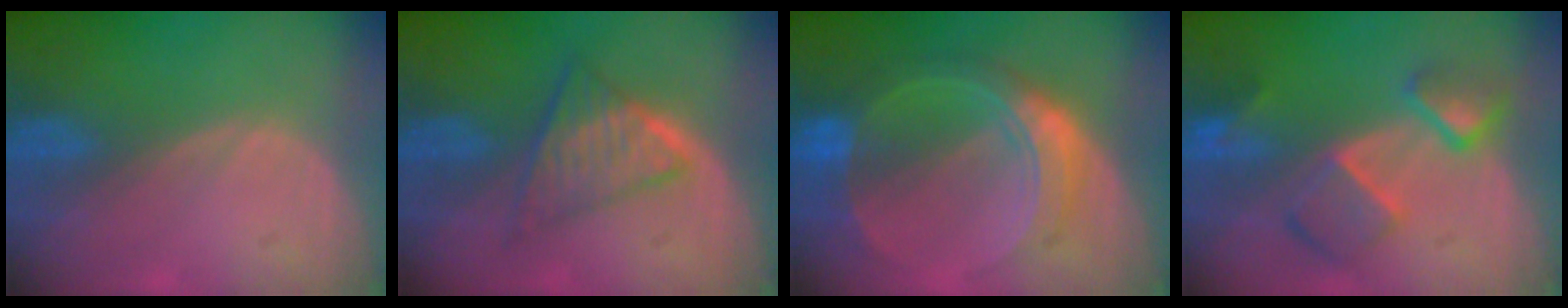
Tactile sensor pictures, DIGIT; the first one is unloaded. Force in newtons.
{"total": 6.2, "press": 5.8, "slide": 2.1}
{"total": 8.5, "press": 8.5, "slide": 0.6}
{"total": 7.7, "press": 6.7, "slide": 3.9}